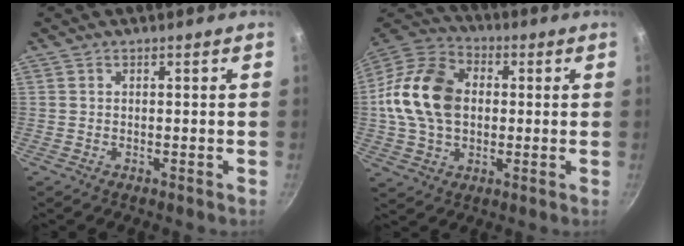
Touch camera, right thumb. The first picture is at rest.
{"total": 17.6, "force": [0.8, 12.8, 12.1], "torque": [-0.211, 0.027, 0.002]}